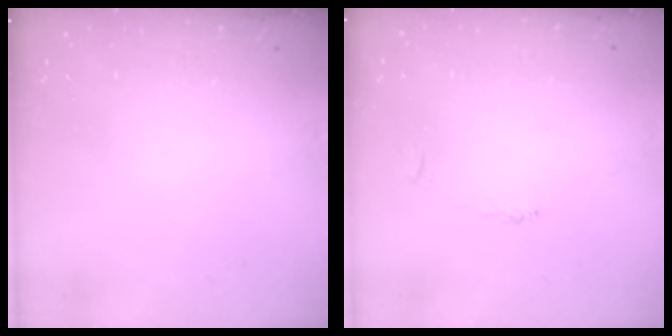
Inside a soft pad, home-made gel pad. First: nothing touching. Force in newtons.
{"total": 1.9, "press": 1.9, "slide": 0.4}